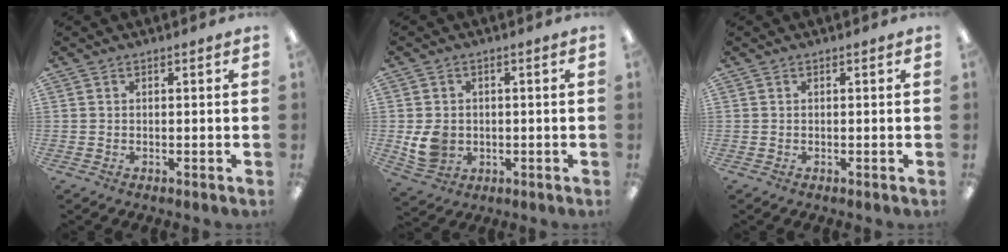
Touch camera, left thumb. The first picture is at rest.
{"total": 6.5, "force": [-0.5, 5.5, 3.3], "torque": [-0.065, 0.003, -0.007]}
{"total": 0.0}